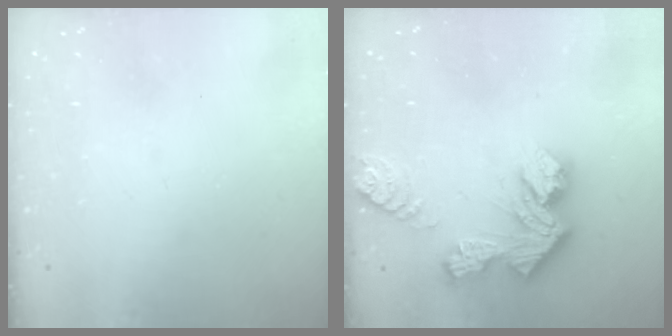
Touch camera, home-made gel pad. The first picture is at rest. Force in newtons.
{"total": 12.2, "press": 12.1, "slide": 1.0}